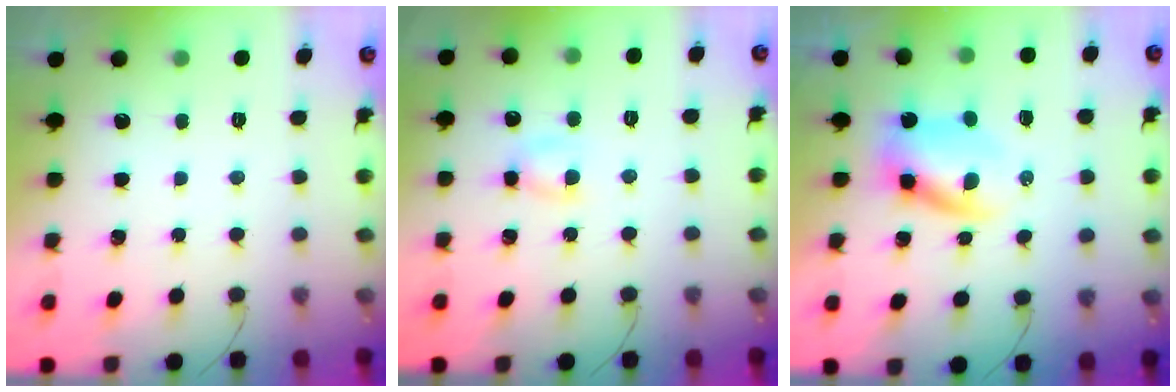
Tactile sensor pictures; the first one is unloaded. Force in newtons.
{"total": 4.4, "press": 4.3, "slide": 0.9}
{"total": 4.9, "press": 4.8, "slide": 1.0}